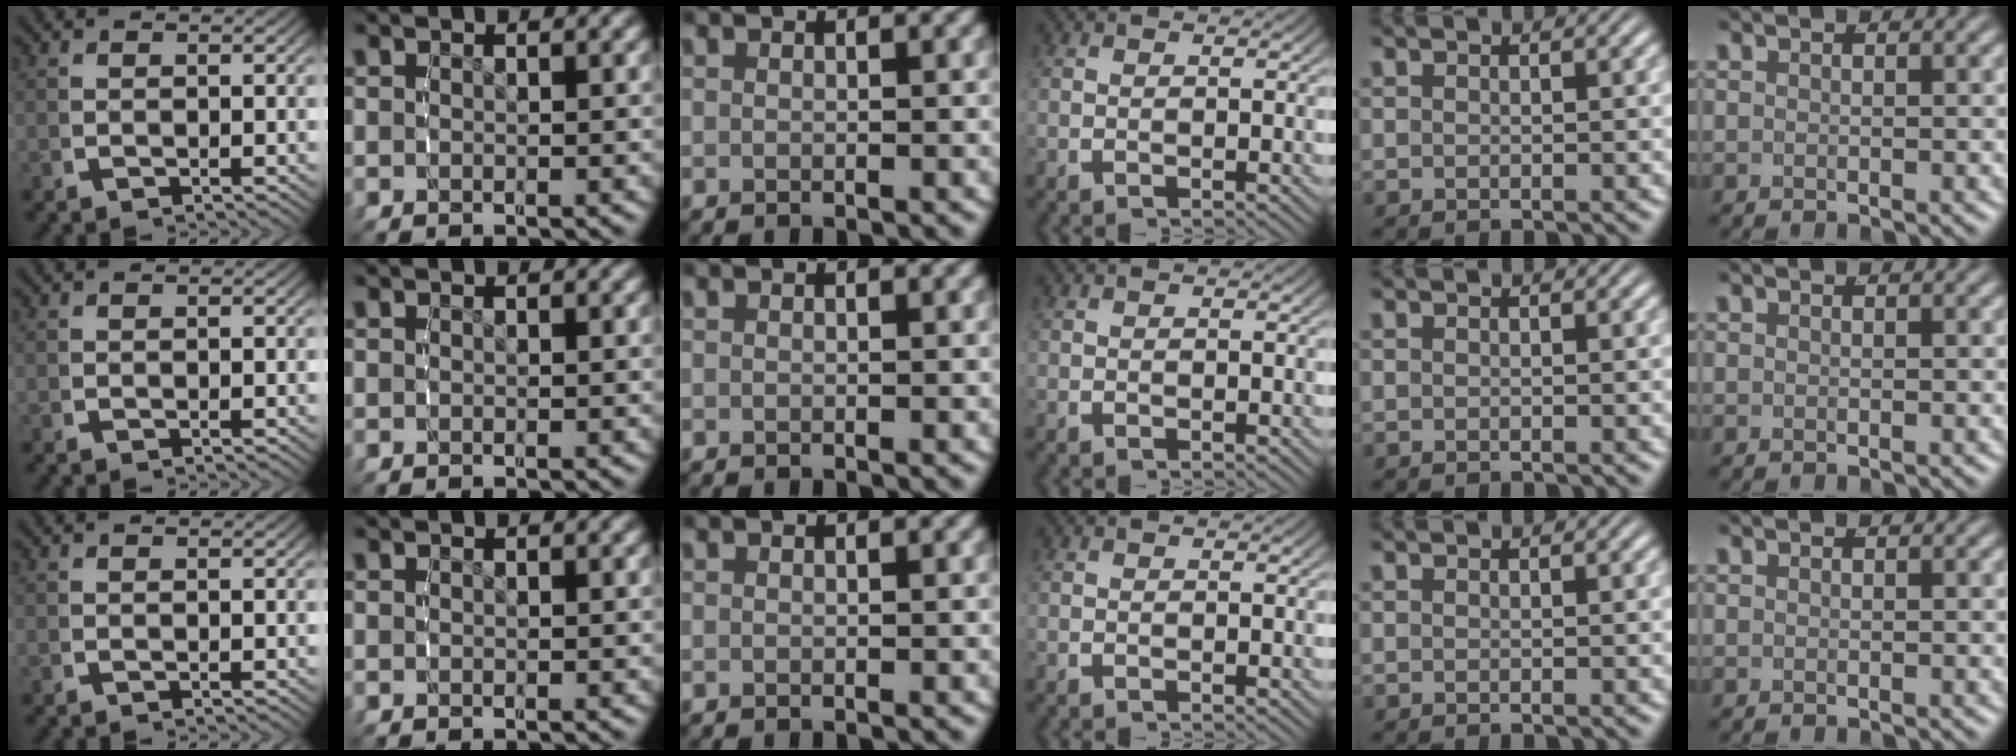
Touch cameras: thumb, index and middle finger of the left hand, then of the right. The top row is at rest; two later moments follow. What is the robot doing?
{"motion": "reach", "object": "jacket"}